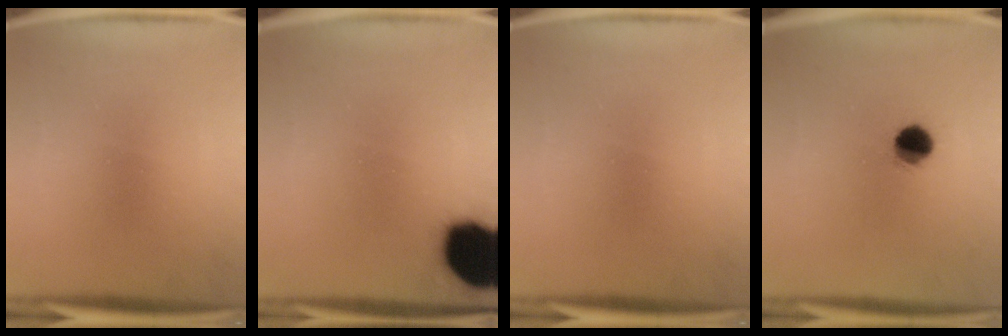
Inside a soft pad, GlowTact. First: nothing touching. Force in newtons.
{"total": 19.3}
{"total": 0.0}
{"total": 6.5}